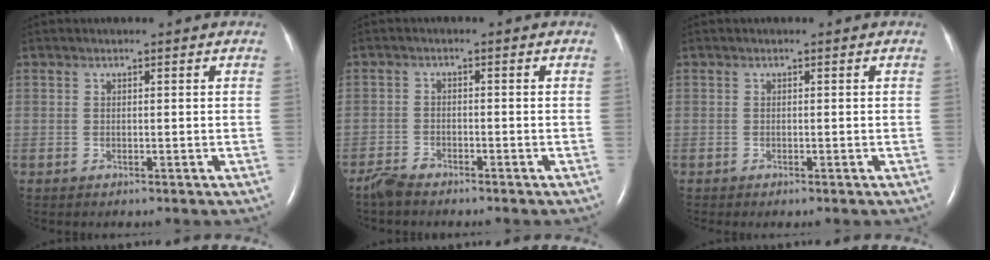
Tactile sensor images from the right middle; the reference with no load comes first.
{"total": 2.7, "force": [-2.5, 0.7, 0.8], "torque": [-0.022, -0.006, -0.048]}
{"total": 0.0}